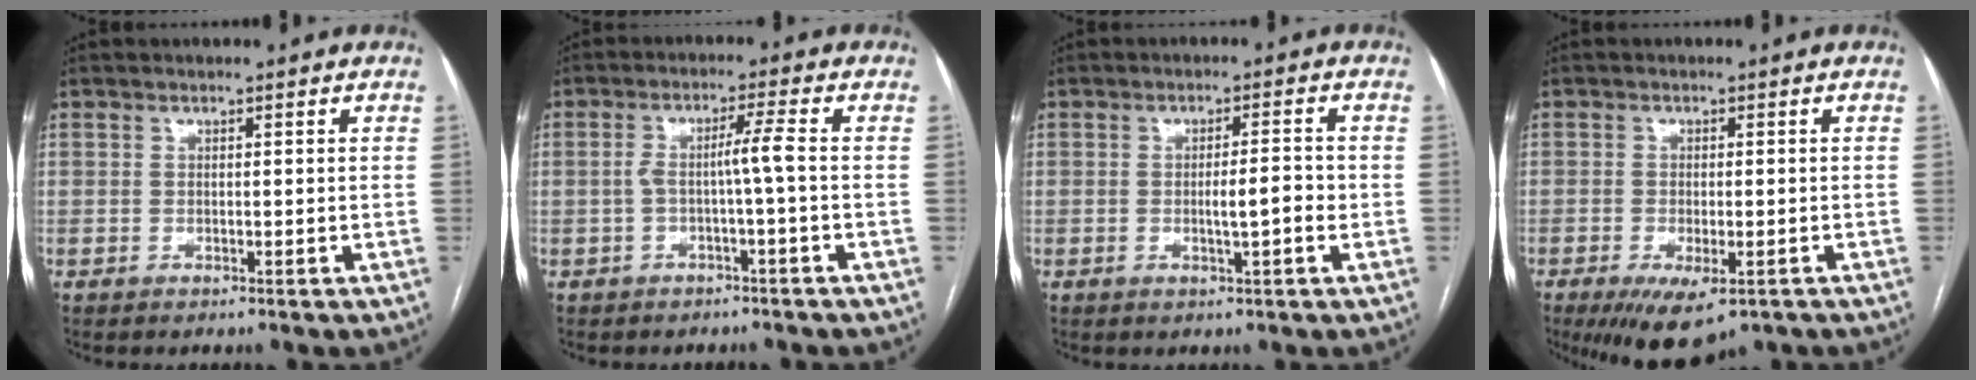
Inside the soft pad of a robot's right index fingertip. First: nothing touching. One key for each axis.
{"total": 3.7, "fx": -0.8, "fy": -0.5, "fz": 3.6, "tx": -0.066, "ty": 0.014, "tz": -0.009}
{"total": 4.1, "fx": -0.8, "fy": 0.5, "fz": 4.0, "tx": -0.063, "ty": 0.000, "tz": -0.010}
{"total": 8.2, "fx": -4.9, "fy": 3.1, "fz": 5.8, "tx": -0.089, "ty": -0.016, "tz": -0.074}